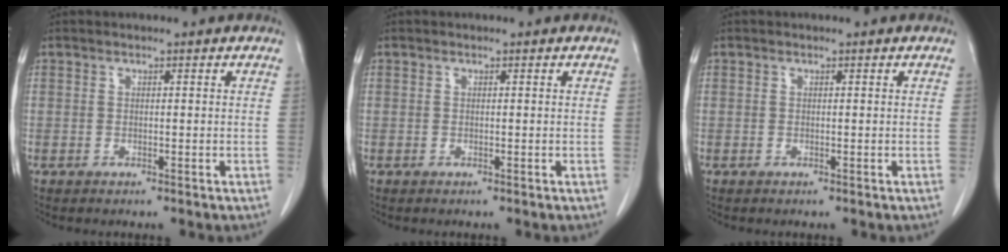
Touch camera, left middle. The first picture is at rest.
{"total": 0.0}
{"total": 0.0}